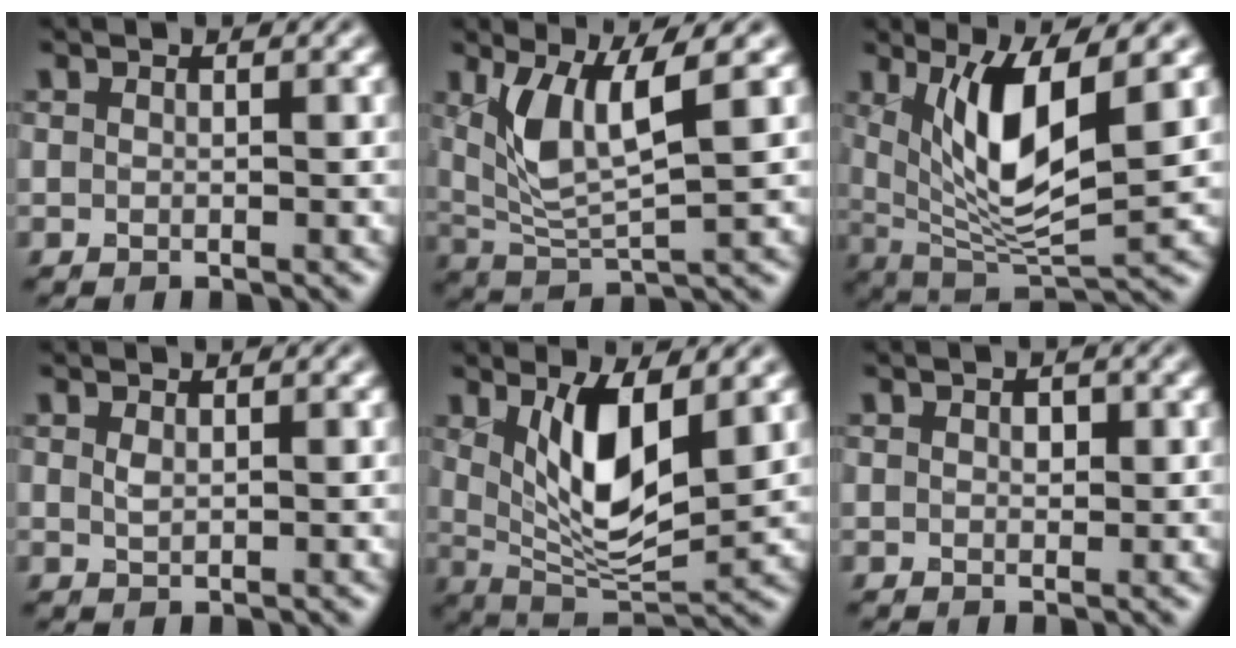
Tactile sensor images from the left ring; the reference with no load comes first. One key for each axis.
{"total": 6.1, "fx": 2.0, "fy": 1.9, "fz": 5.5, "tx": -0.123, "ty": -0.010, "tz": 0.046}
{"total": 8.2, "fx": 2.3, "fy": 2.5, "fz": 7.5, "tx": -0.139, "ty": -0.019, "tz": 0.047}
{"total": 0.8, "fx": 0.4, "fy": 0.4, "fz": 0.6, "tx": -0.017, "ty": -0.001, "tz": 0.010}
{"total": 7.5, "fx": 2.2, "fy": 2.7, "fz": 6.7, "tx": -0.130, "ty": -0.019, "tz": 0.043}
{"total": 1.2, "fx": 0.4, "fy": 0.8, "fz": 0.8, "tx": -0.012, "ty": 0.002, "tz": 0.005}